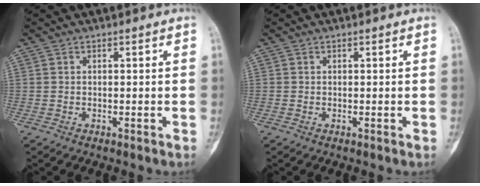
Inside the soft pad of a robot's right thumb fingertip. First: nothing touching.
{"total": 0.0}